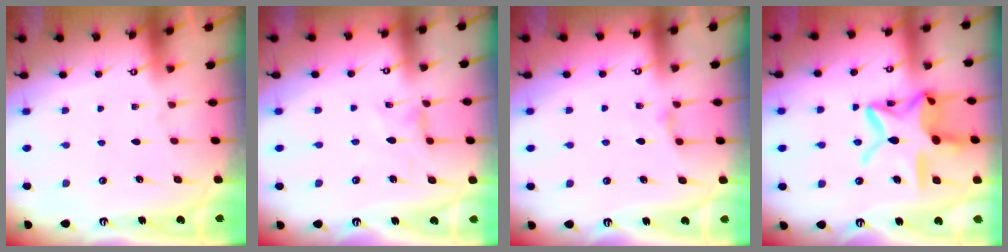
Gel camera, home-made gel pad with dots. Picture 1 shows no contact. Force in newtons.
{"total": 1.4, "press": 1.3, "slide": 0.3}
{"total": 2.8, "press": 2.7, "slide": 0.6}
{"total": 19.9, "press": 19.8, "slide": 1.6}